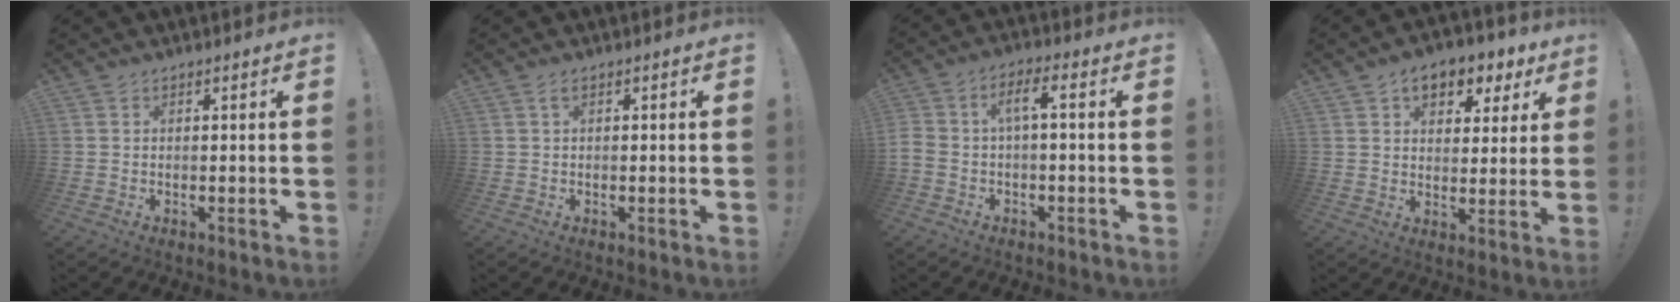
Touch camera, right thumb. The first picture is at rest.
{"total": 1.2, "force": [0.5, 0.4, 1.0], "torque": [-0.014, 0.000, 0.008]}
{"total": 6.0, "force": [-1.2, 2.3, 5.4], "torque": [-0.115, 0.010, -0.024]}
{"total": 9.4, "force": [5.0, 6.0, 5.2], "torque": [-0.065, -0.026, 0.090]}